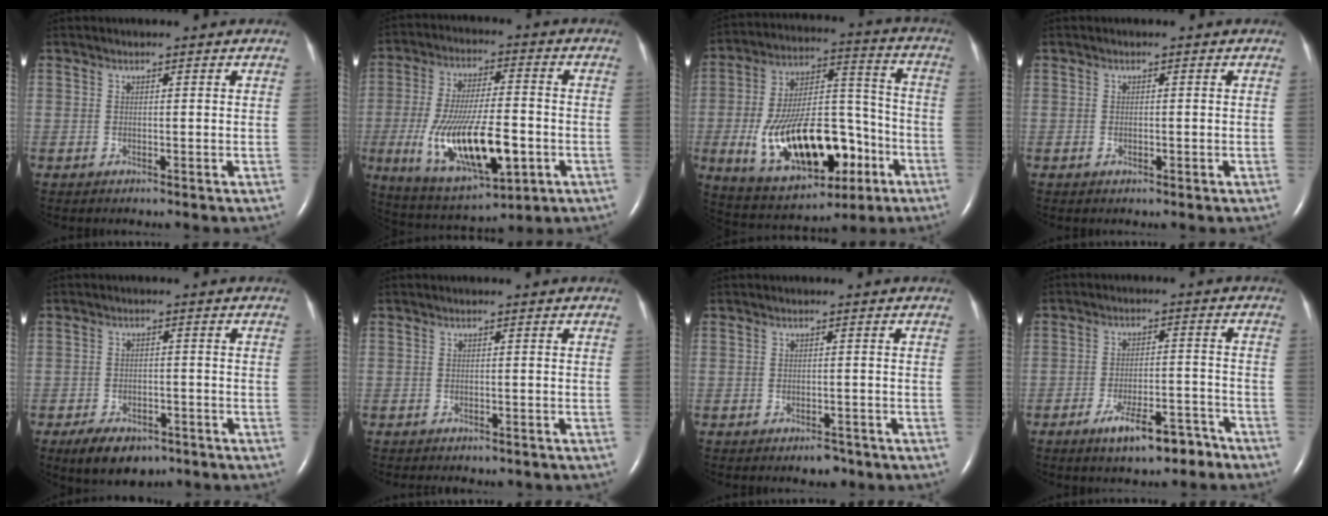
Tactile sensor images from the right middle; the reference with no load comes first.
{"total": 17.6, "force": [-4.5, 5.4, 16.1], "torque": [-0.308, -0.013, -0.064]}
{"total": 21.8, "force": [-7.4, 9.8, 18.0], "torque": [-0.324, 0.017, -0.102]}
{"total": 0.8, "force": [-0.3, 0.4, 0.6], "torque": [-0.016, -0.001, -0.003]}
{"total": 7.6, "force": [-5.3, 4.0, 3.7], "torque": [-0.063, -0.001, -0.078]}
{"total": 4.1, "force": [-3.4, 1.7, 1.5], "torque": [-0.021, -0.004, -0.035]}
{"total": 2.1, "force": [-1.6, 1.0, 1.0], "torque": [-0.015, 0.001, -0.016]}
{"total": 7.8, "force": [-5.5, 2.2, 5.0], "torque": [-0.089, 0.000, -0.085]}